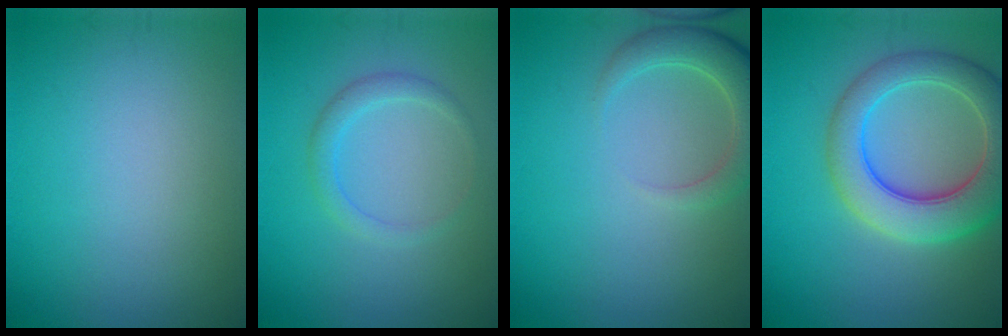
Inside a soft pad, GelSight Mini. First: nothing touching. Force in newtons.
{"total": 1.8, "press": 1.8, "slide": 0.1}
{"total": 4.0, "press": 3.9, "slide": 0.5}
{"total": 8.0, "press": 8.0, "slide": 0.6}